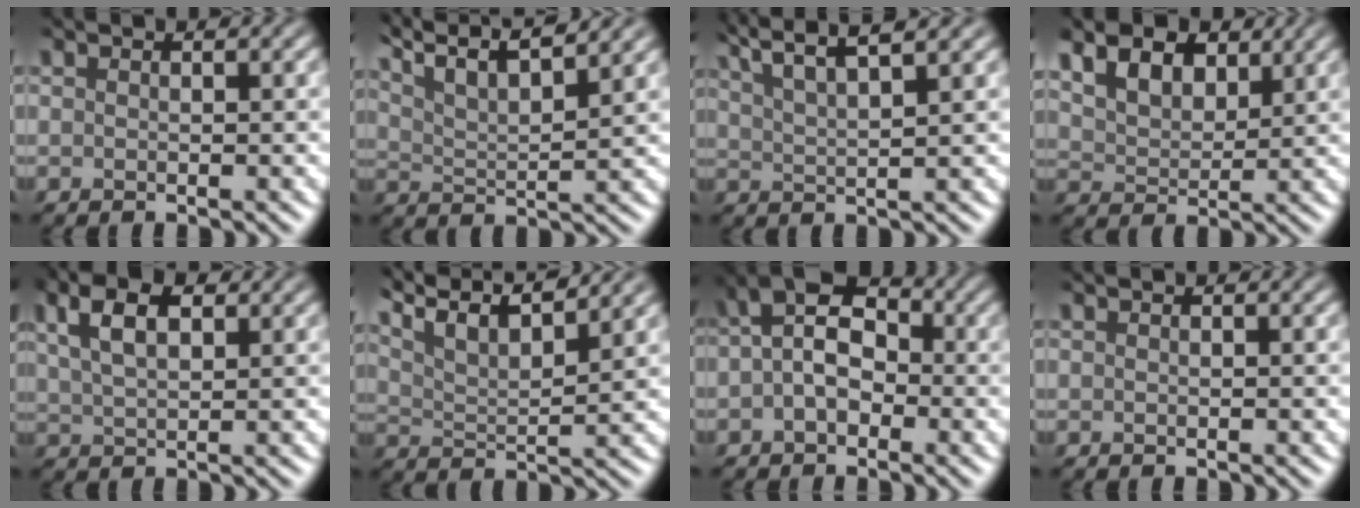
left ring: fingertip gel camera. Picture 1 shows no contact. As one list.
[{"total": 9.7, "force": [7.8, 2.1, 5.4], "torque": [-0.084, 0.027, 0.089]}, {"total": 4.7, "force": [3.8, 0.3, 2.8], "torque": [-0.047, 0.022, 0.057]}, {"total": 5.1, "force": [3.0, 2.9, 2.8], "torque": [-0.066, 0.012, 0.041]}, {"total": 4.6, "force": [2.2, 2.2, 3.4], "torque": [-0.075, 0.008, 0.040]}, {"total": 9.5, "force": [7.6, 2.1, 5.4], "torque": [-0.087, 0.026, 0.091]}, {"total": 4.9, "force": [-0.1, 3.2, 3.7], "torque": [-0.058, 0.014, -0.014]}, {"total": 0.0}]